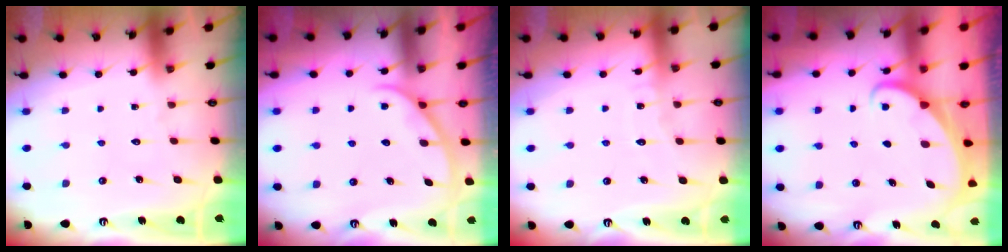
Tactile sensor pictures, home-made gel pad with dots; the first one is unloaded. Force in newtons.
{"total": 1.6, "press": 1.6, "slide": 0.3}
{"total": 4.2, "press": 4.2, "slide": 0.3}
{"total": 1.6, "press": 1.6, "slide": 0.1}